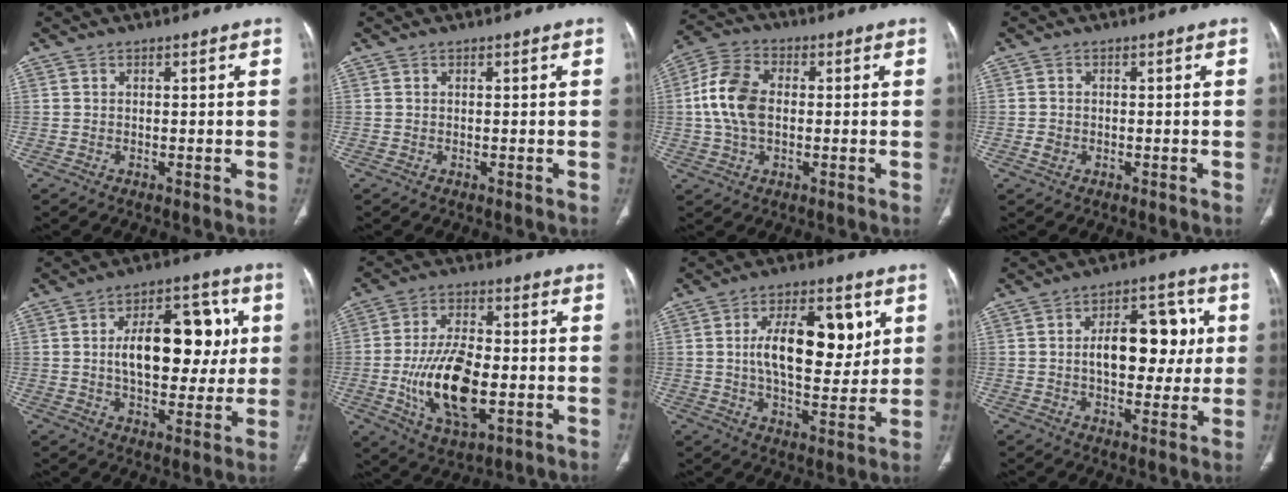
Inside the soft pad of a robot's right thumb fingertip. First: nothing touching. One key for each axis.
{"total": 0.0}
{"total": 10.7, "fx": 0.2, "fy": 7.0, "fz": 8.1, "tx": -0.165, "ty": 0.020, "tz": 0.000}
{"total": 1.5, "fx": -0.5, "fy": 1.3, "fz": 0.7, "tx": -0.011, "ty": 0.004, "tz": -0.008}
{"total": 17.9, "fx": 2.4, "fy": 9.9, "fz": 14.7, "tx": -0.177, "ty": 0.014, "tz": 0.037}
{"total": 16.1, "fx": -3.2, "fy": 8.0, "fz": 13.5, "tx": -0.241, "ty": 0.004, "tz": -0.047}
{"total": 16.1, "fx": 4.0, "fy": 7.8, "fz": 13.5, "tx": -0.179, "ty": -0.013, "tz": 0.066}
{"total": 14.4, "fx": 1.4, "fy": 8.3, "fz": 11.6, "tx": -0.124, "ty": 0.019, "tz": 0.018}